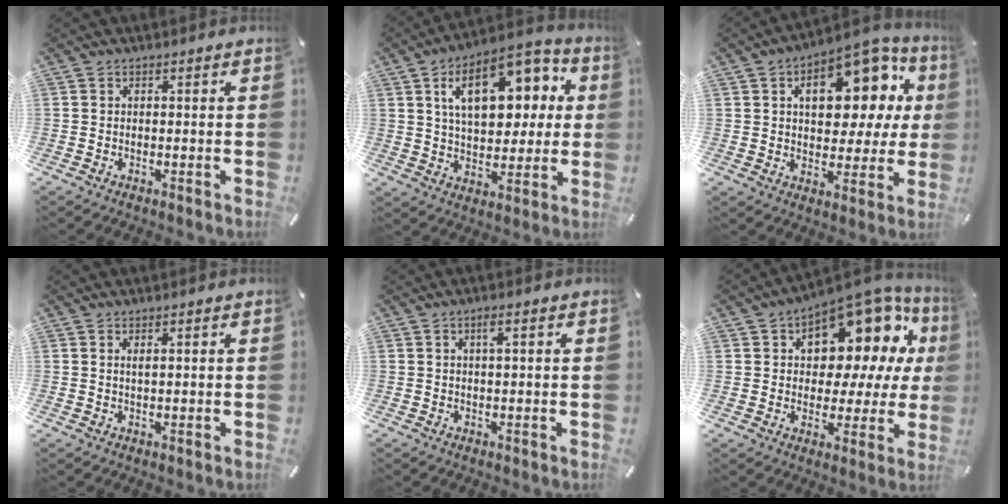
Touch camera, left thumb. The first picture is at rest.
{"total": 18.6, "force": [6.9, 10.6, 13.7], "torque": [-0.202, -0.012, 0.112]}
{"total": 17.4, "force": [6.3, 10.2, 12.6], "torque": [-0.167, -0.030, 0.105]}
{"total": 1.4, "force": [0.6, 0.2, 1.3], "torque": [-0.026, 0.000, 0.009]}
{"total": 2.5, "force": [0.8, 0.5, 2.4], "torque": [-0.047, 0.003, 0.012]}
{"total": 14.9, "force": [8.7, 8.9, 8.2], "torque": [-0.109, -0.085, 0.148]}